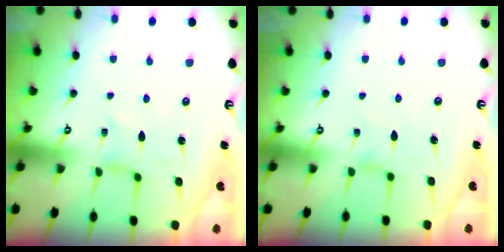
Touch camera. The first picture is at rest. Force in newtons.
{"total": 1.4, "press": 1.3, "slide": 0.4}